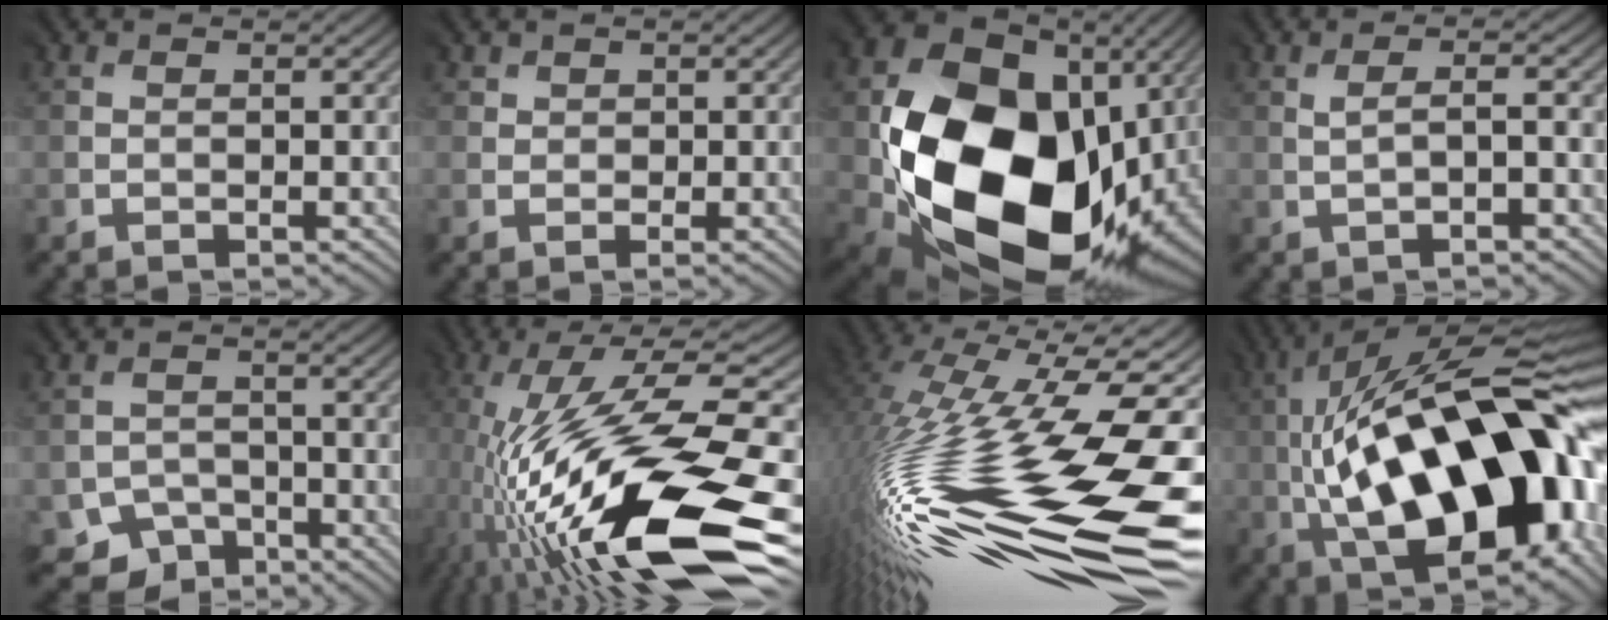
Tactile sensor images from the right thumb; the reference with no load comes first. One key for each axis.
{"total": 1.1, "fx": 0.7, "fy": 0.8, "fz": 0.0, "tx": 0.003, "ty": -0.001, "tz": 0.015}
{"total": 21.0, "fx": -1.4, "fy": 15.9, "fz": 13.7, "tx": -0.313, "ty": -0.061, "tz": 0.013}
{"total": 2.2, "fx": -0.5, "fy": 0.5, "fz": 2.1, "tx": -0.030, "ty": 0.003, "tz": -0.015}
{"total": 3.8, "fx": -3.0, "fy": 2.4, "fz": 0.1, "tx": 0.005, "ty": -0.010, "tz": -0.055}
{"total": 19.6, "fx": -5.7, "fy": 6.6, "fz": 17.5, "tx": -0.333, "ty": -0.003, "tz": -0.107}
{"total": 20.9, "fx": -3.0, "fy": 8.4, "fz": 18.8, "tx": -0.379, "ty": -0.030, "tz": -0.060}
{"total": 21.6, "fx": -2.6, "fy": 9.0, "fz": 19.4, "tx": -0.324, "ty": 0.025, "tz": -0.049}